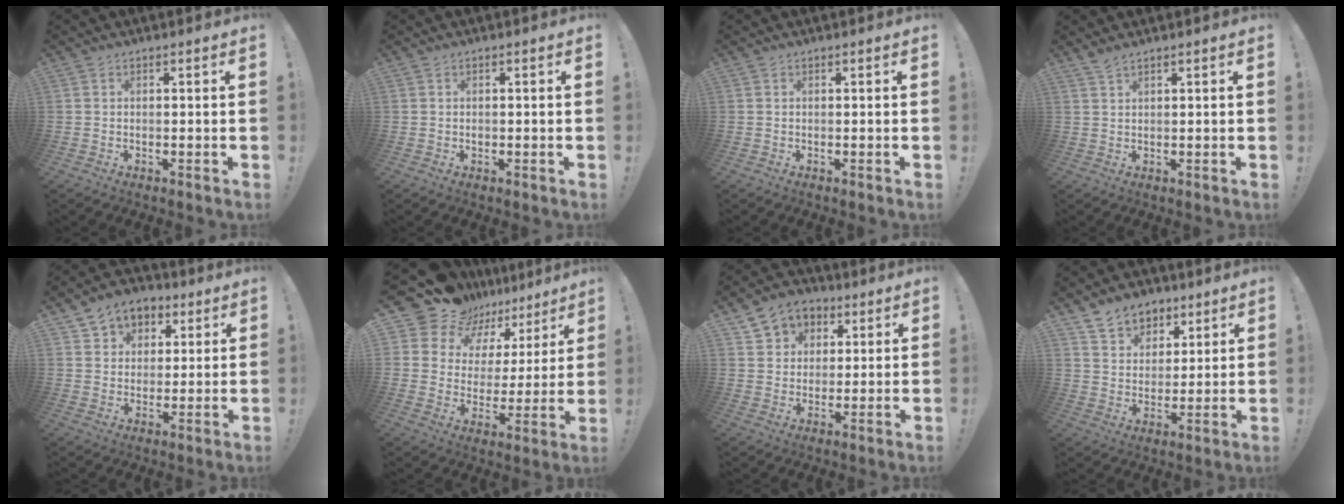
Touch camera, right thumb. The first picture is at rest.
{"total": 0.6, "force": [-0.2, 0.5, 0.0], "torque": [-0.006, 0.005, -0.003]}
{"total": 0.0}
{"total": 1.8, "force": [1.6, 0.0, 0.8], "torque": [-0.022, -0.004, 0.029]}
{"total": 8.1, "force": [3.8, 6.9, 2.1], "torque": [-0.028, -0.016, 0.076]}
{"total": 13.3, "force": [10.9, 7.4, 1.8], "torque": [-0.058, -0.086, 0.211]}
{"total": 8.2, "force": [3.2, 7.2, 2.0], "torque": [-0.025, -0.017, 0.065]}
{"total": 9.4, "force": [6.4, 6.7, 1.6], "torque": [-0.023, -0.047, 0.127]}